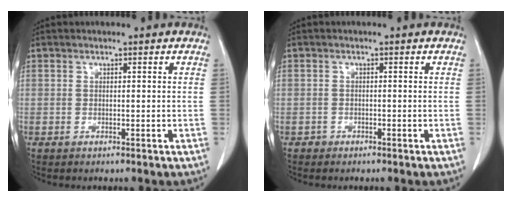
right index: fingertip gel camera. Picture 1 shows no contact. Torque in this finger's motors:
{"motor_torque": [-0.36, -0.09, -0.70, -0.18]}